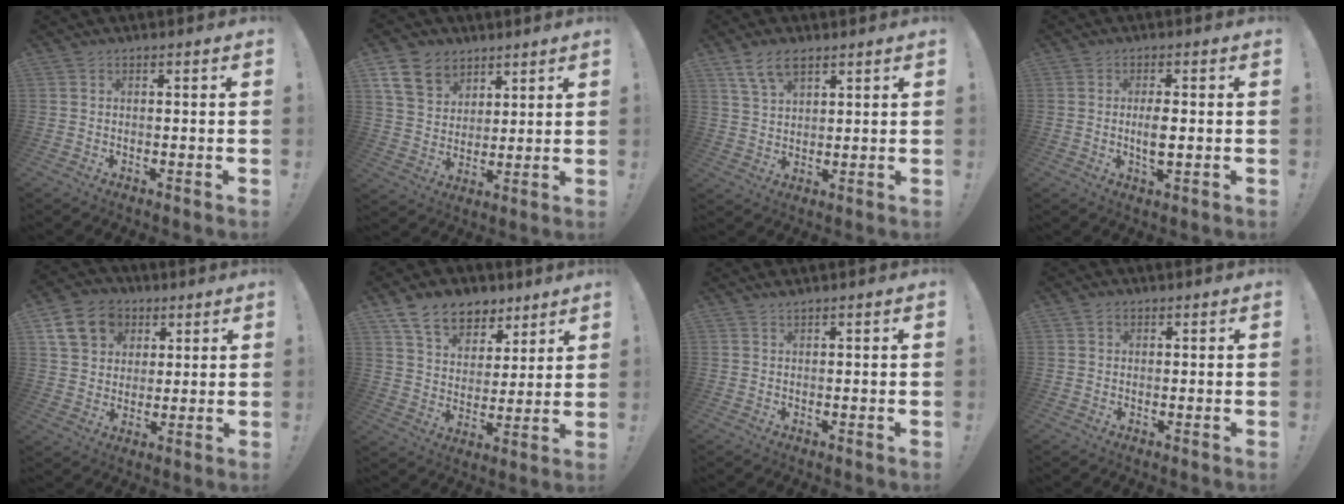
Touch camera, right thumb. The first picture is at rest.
{"total": 11.9, "force": [7.1, 8.4, 4.3], "torque": [-0.081, -0.037, 0.145]}
{"total": 8.0, "force": [4.9, 4.2, 4.6], "torque": [-0.081, -0.014, 0.095]}
{"total": 4.7, "force": [-0.3, 1.6, 4.4], "torque": [-0.074, -0.004, -0.009]}
{"total": 14.2, "force": [6.0, 11.3, 6.3], "torque": [-0.080, -0.022, 0.119]}
{"total": 13.3, "force": [8.9, 8.4, 5.1], "torque": [-0.086, -0.057, 0.170]}
{"total": 0.9, "force": [0.9, 0.0, 0.2], "torque": [0.001, -0.003, 0.016]}
{"total": 1.3, "force": [0.7, 1.0, 0.4], "torque": [-0.002, 0.000, 0.013]}